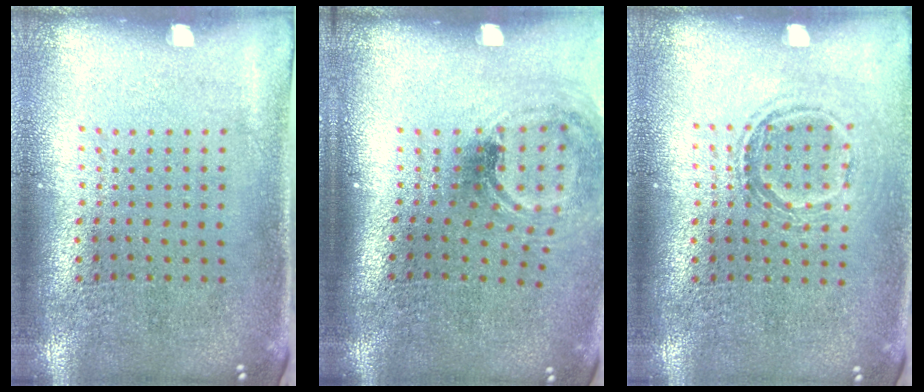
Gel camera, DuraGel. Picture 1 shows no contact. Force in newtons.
{"total": 1.3, "press": 1.0, "slide": 0.7}
{"total": 1.1, "press": 1.0, "slide": 0.6}